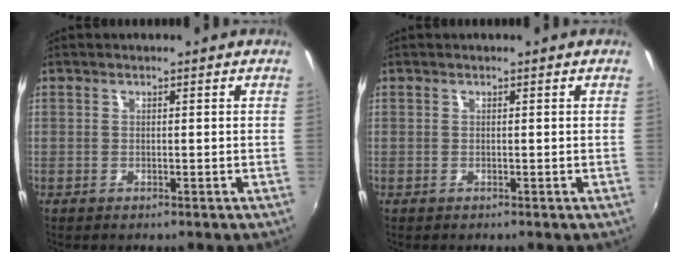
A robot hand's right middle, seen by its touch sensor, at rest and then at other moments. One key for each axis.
{"total": 0.0}